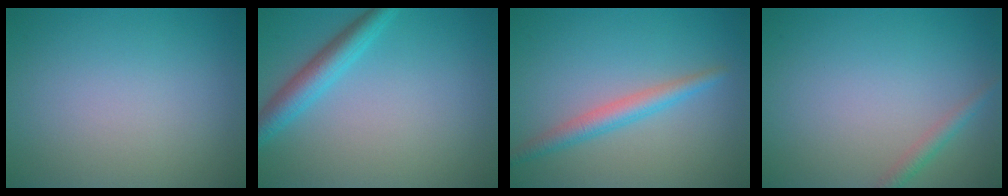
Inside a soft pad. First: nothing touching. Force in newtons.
{"total": 3.4, "press": 3.4, "slide": 0.1}
{"total": 2.6, "press": 2.6, "slide": 0.1}
{"total": 1.4, "press": 1.4, "slide": 0.1}